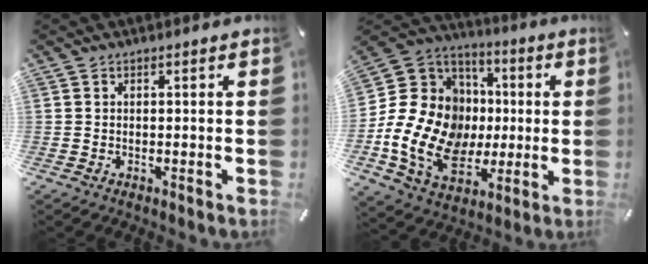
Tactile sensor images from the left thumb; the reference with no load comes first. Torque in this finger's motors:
{"motor_torque": [2.36, 2.58, 1.59, 1.18, 0.61]}